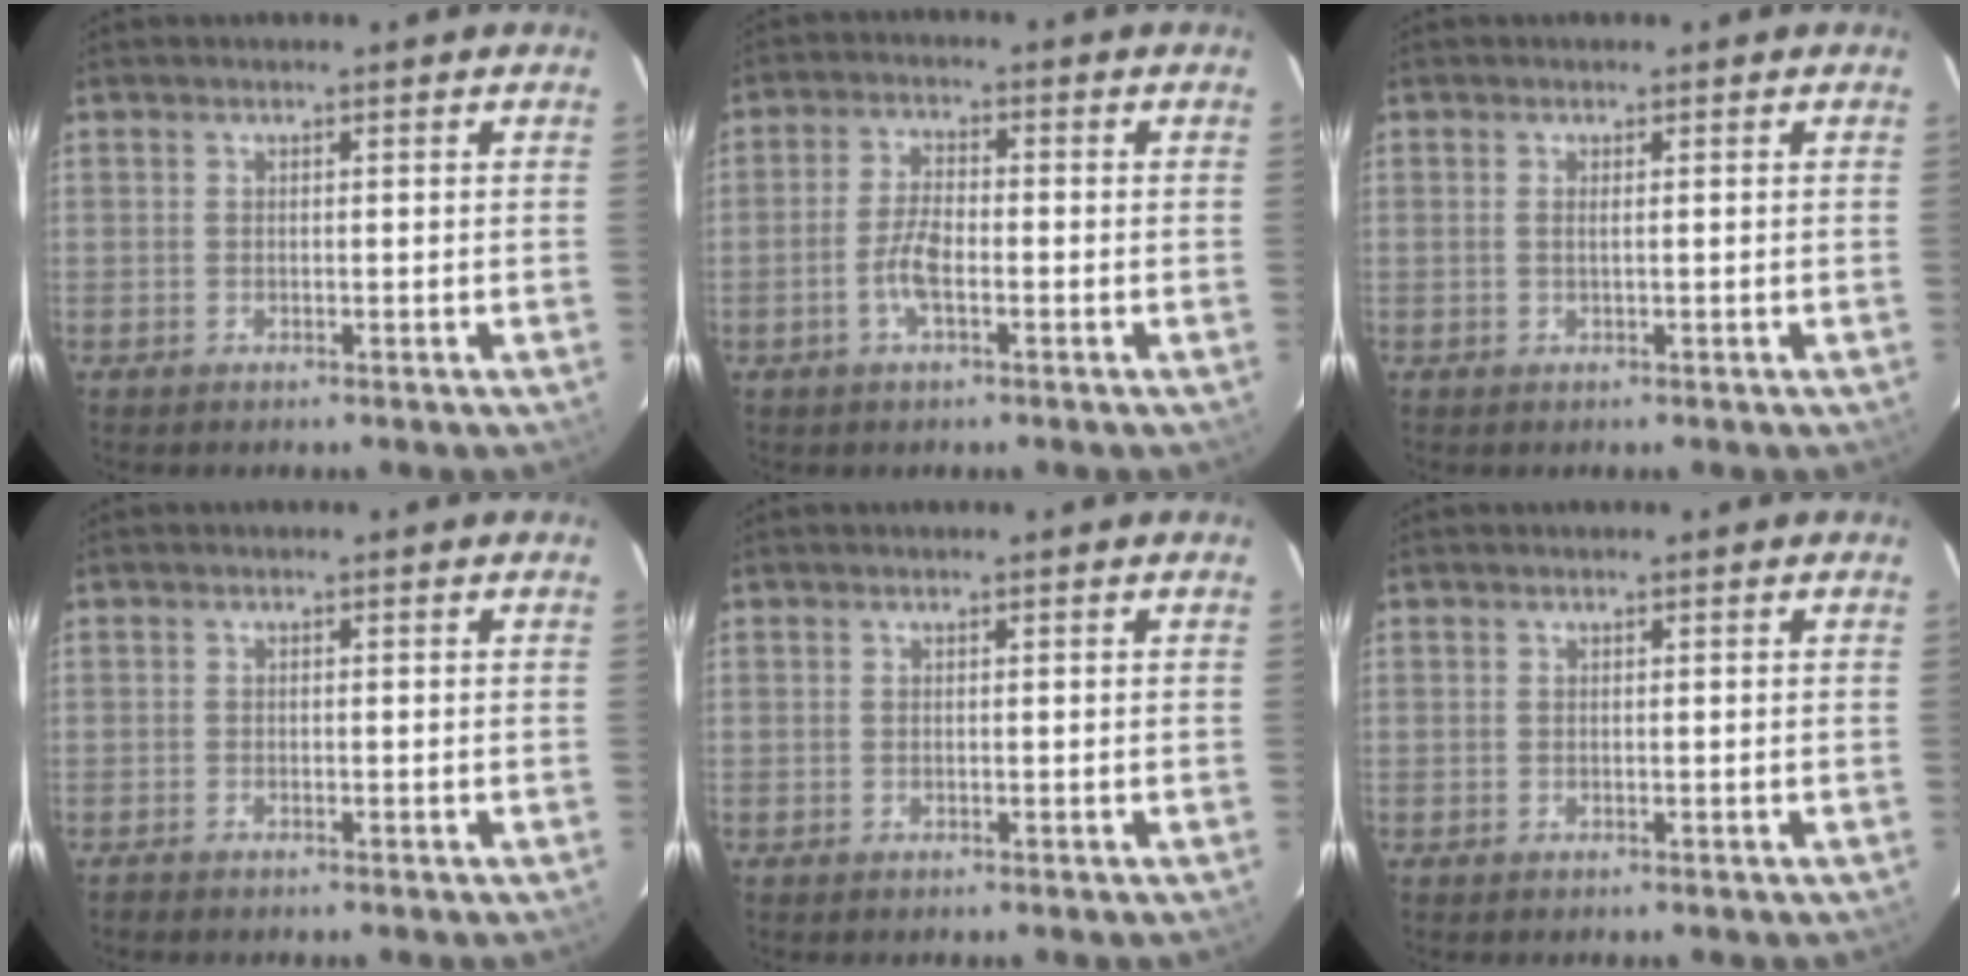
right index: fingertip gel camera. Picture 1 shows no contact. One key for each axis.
{"total": 5.2, "fx": -1.9, "fy": 1.8, "fz": 4.5, "tx": -0.096, "ty": 0.006, "tz": -0.037}
{"total": 0.8, "fx": 0.1, "fy": -0.2, "fz": 0.7, "tx": -0.013, "ty": 0.002, "tz": 0.001}
{"total": 0.9, "fx": -0.9, "fy": 0.2, "fz": 0.3, "tx": -0.012, "ty": -0.001, "tz": -0.016}
{"total": 0.0}
{"total": 0.0}